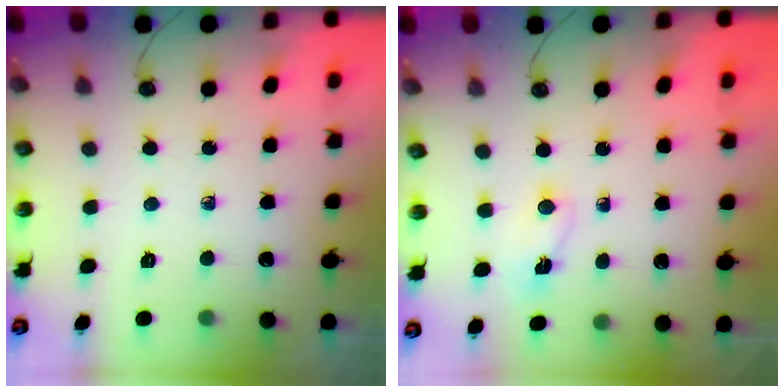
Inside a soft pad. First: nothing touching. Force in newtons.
{"total": 2.2, "press": 1.9, "slide": 1.1}